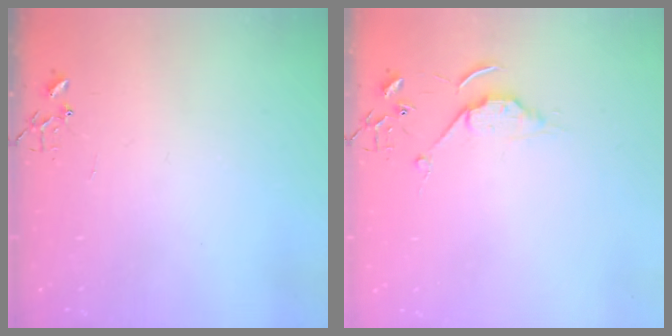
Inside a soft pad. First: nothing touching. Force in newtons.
{"total": 6.5, "press": 6.5, "slide": 0.8}